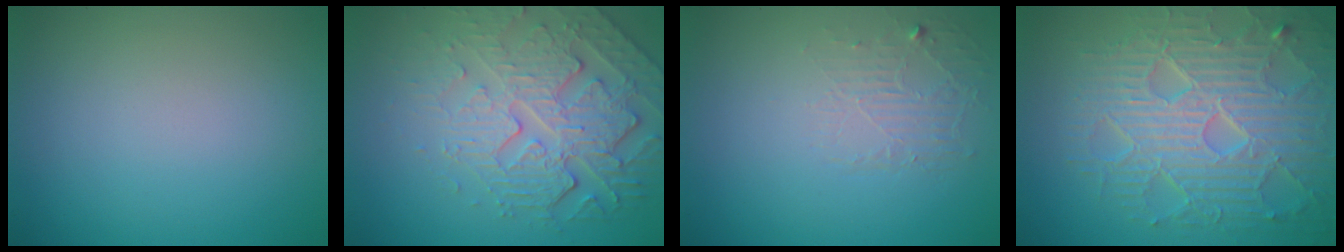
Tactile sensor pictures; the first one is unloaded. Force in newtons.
{"total": 5.2, "press": 4.7, "slide": 2.2}
{"total": 1.8, "press": 0.4, "slide": 1.8}
{"total": 8.9, "press": 6.2, "slide": 6.4}